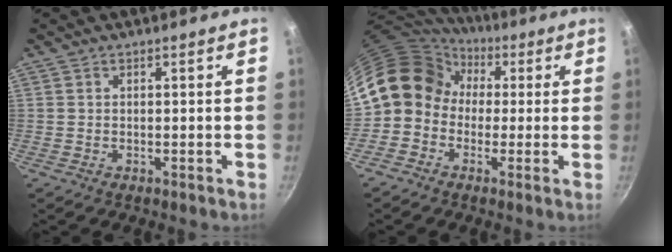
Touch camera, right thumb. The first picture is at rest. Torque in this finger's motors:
{"motor_torque": [-0.57, 1.18, 0.81, -0.90, 0.12]}